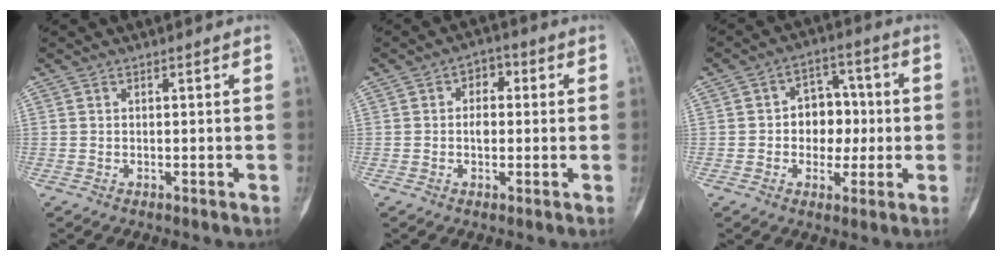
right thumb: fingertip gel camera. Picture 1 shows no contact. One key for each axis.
{"total": 4.5, "fx": 0.3, "fy": 3.3, "fz": 3.1, "tx": -0.035, "ty": 0.015, "tz": -0.006}
{"total": 9.0, "fx": -0.2, "fy": 6.9, "fz": 5.7, "tx": -0.031, "ty": 0.020, "tz": -0.007}